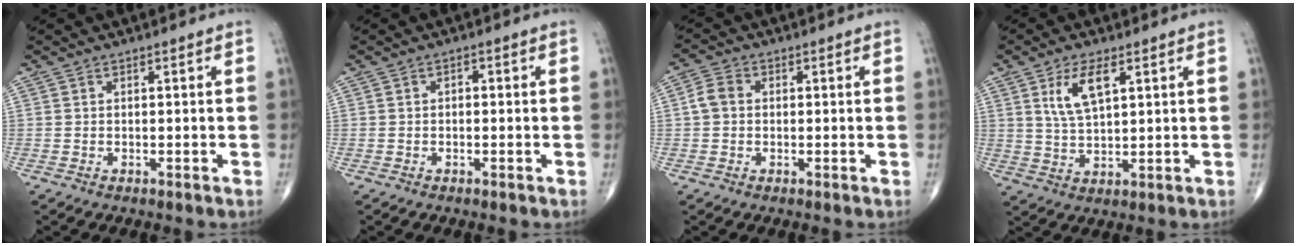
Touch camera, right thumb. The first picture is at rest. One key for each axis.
{"total": 1.0, "fx": 0.0, "fy": 0.6, "fz": 0.8, "tx": -0.009, "ty": 0.004, "tz": -0.004}
{"total": 3.6, "fx": 0.1, "fy": 2.9, "fz": 2.1, "tx": -0.041, "ty": 0.012, "tz": -0.003}
{"total": 7.3, "fx": 3.1, "fy": 2.9, "fz": 5.9, "tx": -0.111, "ty": -0.011, "tz": 0.066}